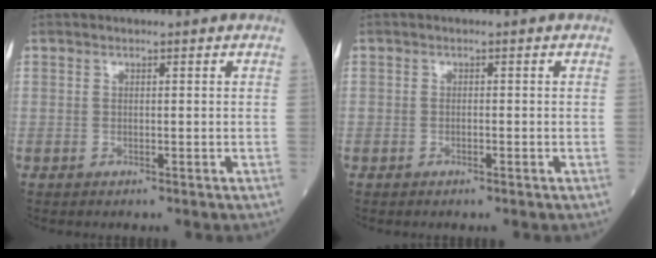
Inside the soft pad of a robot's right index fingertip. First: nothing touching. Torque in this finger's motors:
{"motor_torque": [-0.21, 0.12, -0.07, -0.01]}